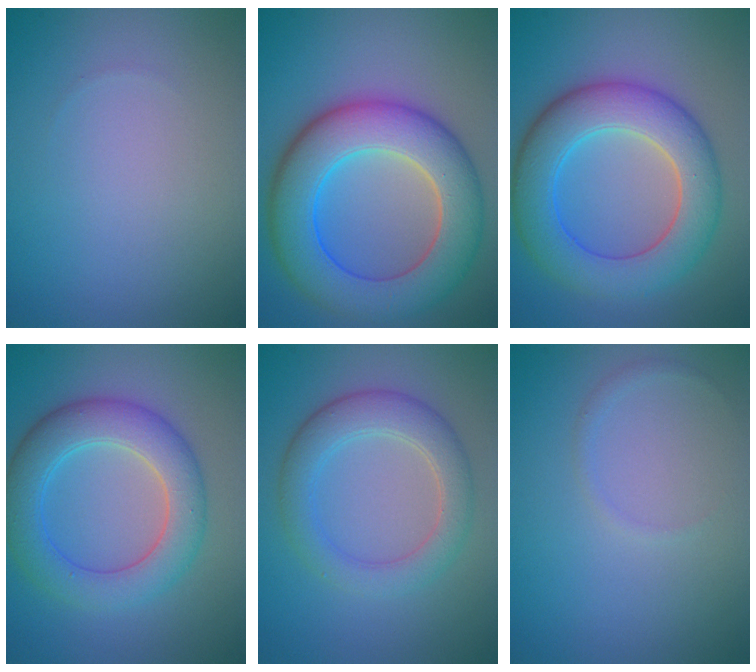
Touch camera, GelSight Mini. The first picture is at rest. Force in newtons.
{"total": 10.4, "press": 10.4, "slide": 0.4}
{"total": 8.4, "press": 8.4, "slide": 0.5}
{"total": 6.3, "press": 6.3, "slide": 0.2}
{"total": 4.5, "press": 4.5, "slide": 0.4}
{"total": 0.7, "press": 0.7, "slide": 0.1}